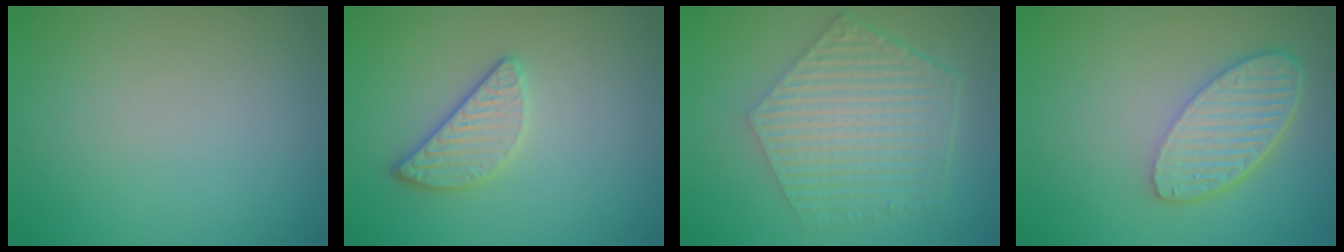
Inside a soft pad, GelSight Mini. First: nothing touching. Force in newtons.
{"total": 2.6, "press": 2.3, "slide": 1.3}
{"total": 6.6, "press": 4.7, "slide": 4.6}
{"total": 5.9, "press": 4.6, "slide": 3.8}